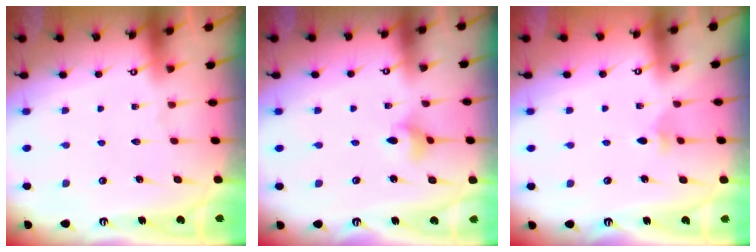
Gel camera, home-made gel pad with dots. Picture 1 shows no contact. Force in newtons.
{"total": 3.5, "press": 3.4, "slide": 0.8}
{"total": 4.0, "press": 4.0, "slide": 0.6}